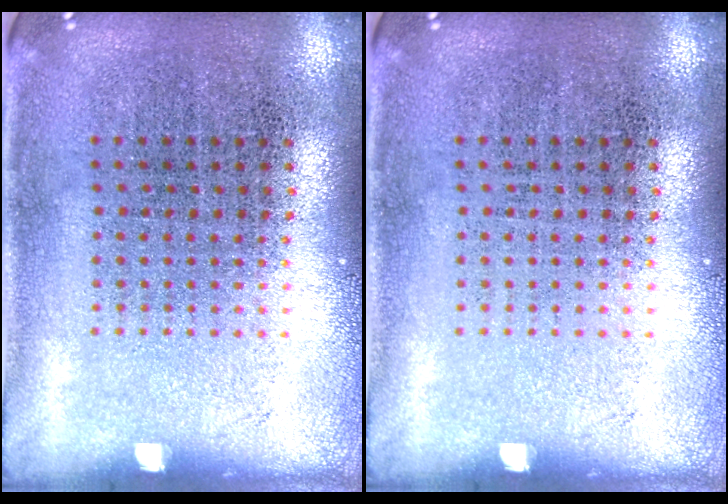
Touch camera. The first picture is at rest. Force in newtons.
{"total": 0.0}